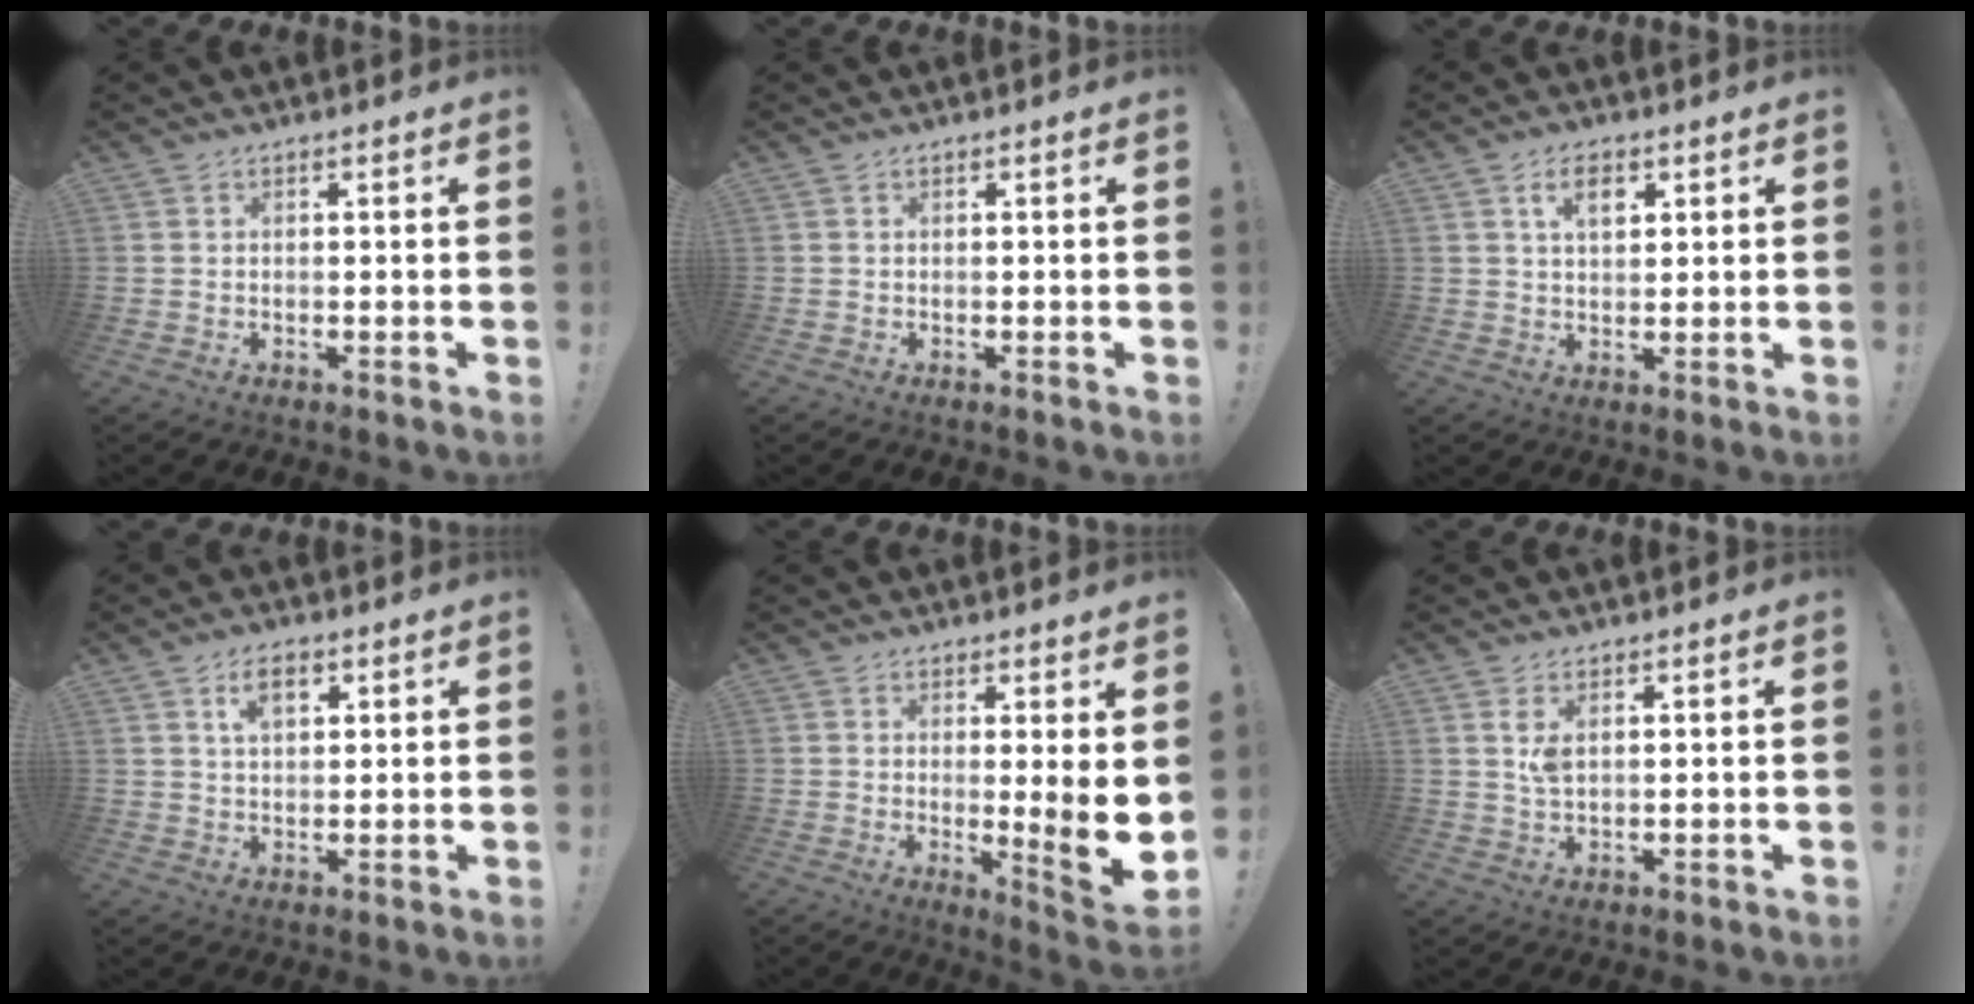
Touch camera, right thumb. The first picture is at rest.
{"total": 0.0}
{"total": 5.8, "force": [2.5, 3.4, 4.0], "torque": [-0.061, 0.000, 0.041]}
{"total": 5.8, "force": [2.7, 3.2, 4.0], "torque": [-0.061, -0.002, 0.045]}
{"total": 8.9, "force": [0.2, 0.3, 8.9], "torque": [-0.111, -0.035, 0.000]}
{"total": 3.6, "force": [1.4, 1.7, 2.9], "torque": [-0.051, -0.001, 0.023]}